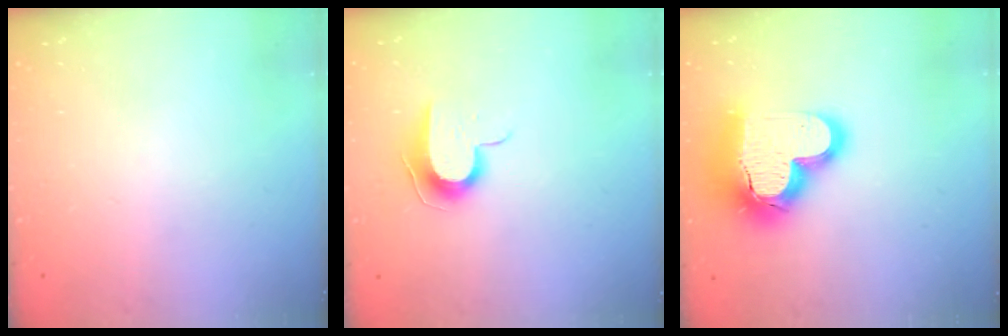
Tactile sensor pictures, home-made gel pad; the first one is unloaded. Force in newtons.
{"total": 9.0, "press": 9.0, "slide": 1.0}
{"total": 21.2, "press": 21.1, "slide": 1.7}